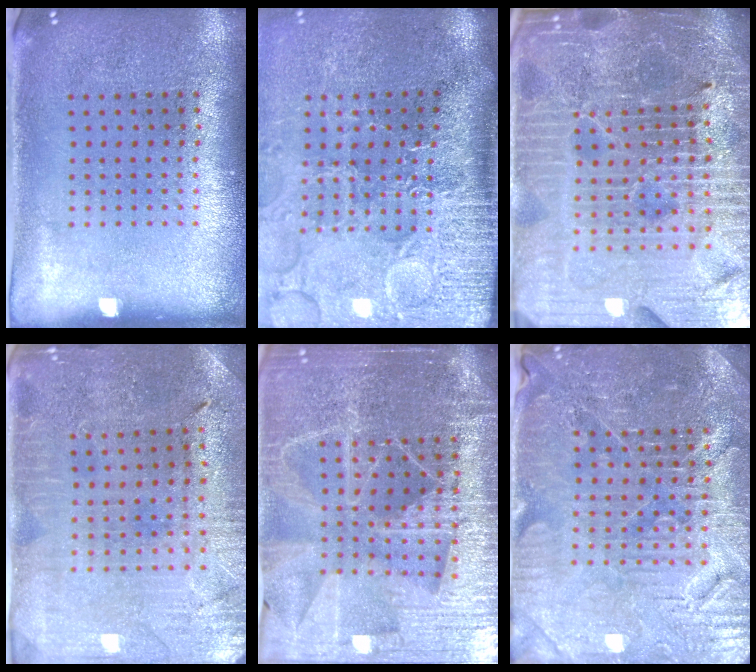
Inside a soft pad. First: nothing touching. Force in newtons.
{"total": 4.6, "press": 3.8, "slide": 2.6}
{"total": 6.2, "press": 5.6, "slide": 2.7}
{"total": 0.7, "press": 0.6, "slide": 0.3}
{"total": 5.5, "press": 4.9, "slide": 2.5}
{"total": 4.2, "press": 4.1, "slide": 1.0}